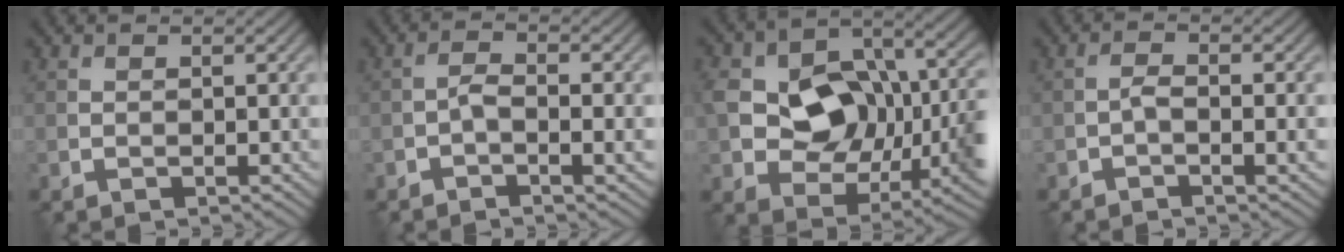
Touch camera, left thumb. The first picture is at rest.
{"total": 3.0, "force": [-1.2, 0.9, 2.6], "torque": [-0.052, 0.003, -0.028]}
{"total": 15.0, "force": [0.3, 10.6, 10.6], "torque": [-0.186, -0.009, 0.014]}
{"total": 2.7, "force": [-1.0, 0.7, 2.4], "torque": [-0.048, 0.003, -0.024]}